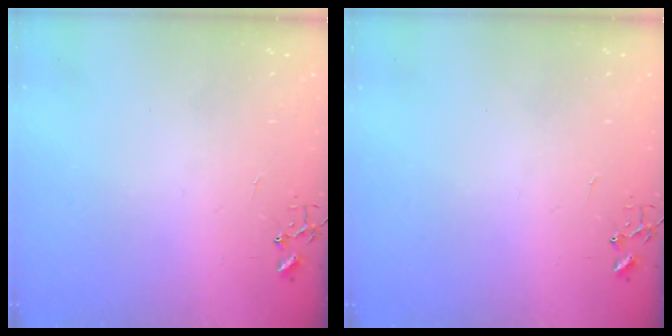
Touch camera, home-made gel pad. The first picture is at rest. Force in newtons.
{"total": 0.0}